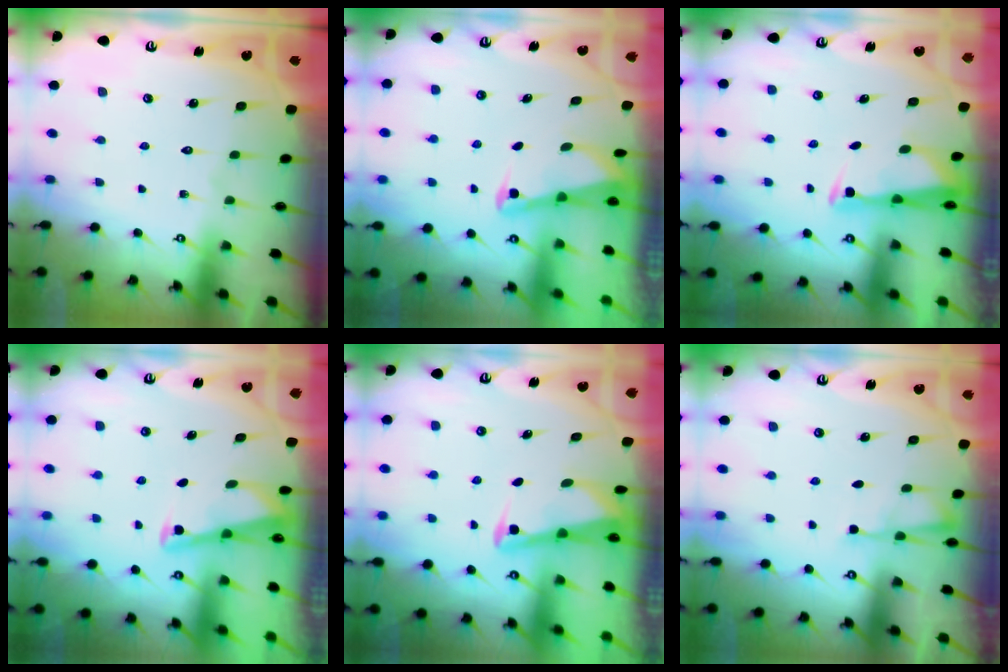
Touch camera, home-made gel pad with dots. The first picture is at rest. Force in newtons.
{"total": 2.0, "press": 2.0, "slide": 0.4}
{"total": 2.9, "press": 2.8, "slide": 0.7}
{"total": 2.9, "press": 2.9, "slide": 0.3}
{"total": 3.0, "press": 2.9, "slide": 0.4}
{"total": 3.6, "press": 3.5, "slide": 0.6}